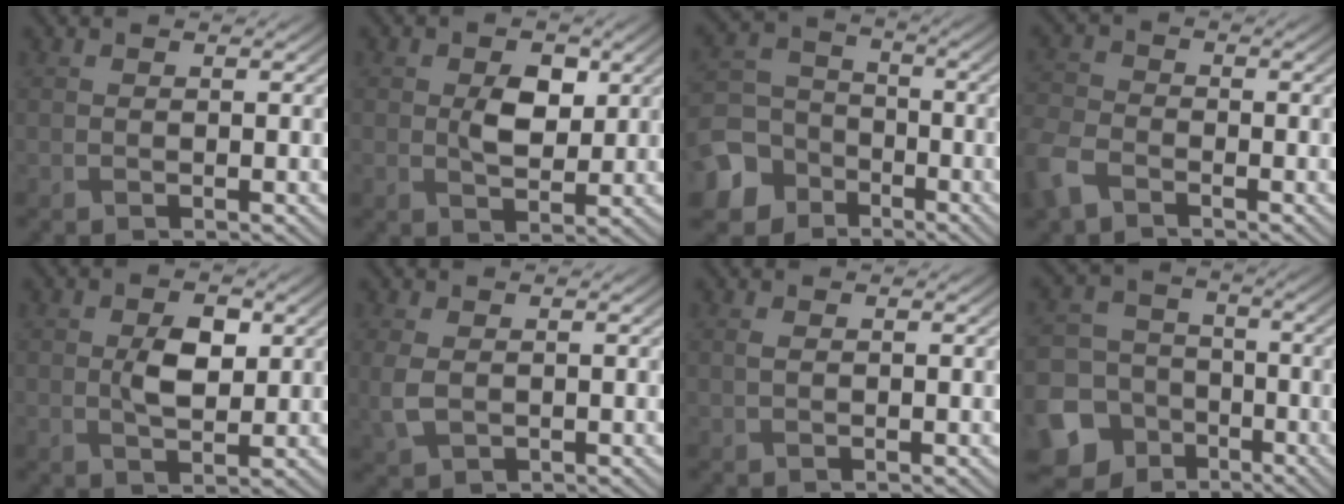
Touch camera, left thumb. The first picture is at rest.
{"total": 4.5, "force": [0.8, 2.9, 3.4], "torque": [-0.065, -0.004, 0.015]}
{"total": 10.1, "force": [-5.4, 8.0, 3.0], "torque": [-0.093, -0.034, -0.122]}
{"total": 5.5, "force": [-3.7, 3.1, 2.7], "torque": [-0.076, -0.006, -0.088]}
{"total": 4.4, "force": [0.6, 2.5, 3.5], "torque": [-0.074, -0.003, 0.013]}
{"total": 3.1, "force": [-0.1, 2.1, 2.3], "torque": [-0.077, -0.006, 0.003]}
{"total": 0.6, "force": [0.1, 0.1, 0.5], "torque": [-0.016, 0.005, 0.004]}
{"total": 13.5, "force": [-6.8, 10.9, 3.9], "torque": [-0.129, -0.050, -0.132]}